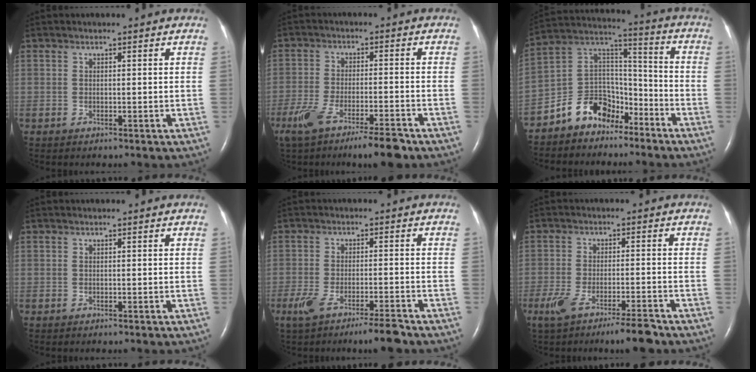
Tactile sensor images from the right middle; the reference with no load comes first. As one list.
[{"total": 10.3, "force": [-7.2, 1.6, 7.2], "torque": [-0.132, -0.013, -0.118]}, {"total": 10.5, "force": [-7.5, 6.7, 3.2], "torque": [-0.065, 0.053, -0.139]}, {"total": 0.0}, {"total": 6.4, "force": [-4.6, 0.4, 4.4], "torque": [-0.084, -0.012, -0.081]}, {"total": 7.3, "force": [-5.2, 0.6, 5.0], "torque": [-0.095, -0.012, -0.090]}]